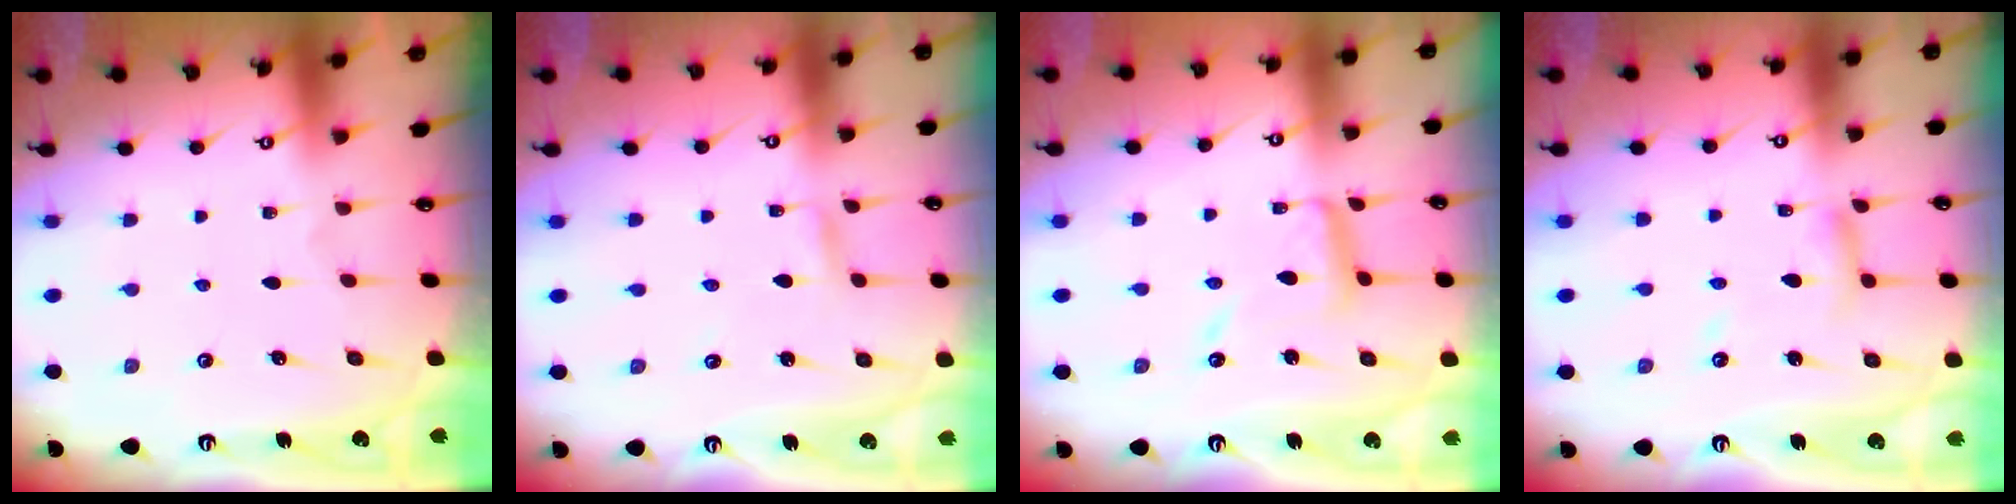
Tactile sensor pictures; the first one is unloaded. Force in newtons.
{"total": 2.4, "press": 2.4, "slide": 0.3}
{"total": 10.4, "press": 10.4, "slide": 0.9}
{"total": 7.1, "press": 7.1, "slide": 0.5}